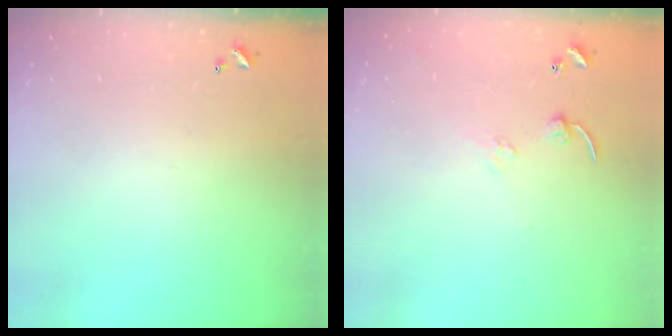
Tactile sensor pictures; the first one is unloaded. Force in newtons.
{"total": 5.2, "press": 5.1, "slide": 0.6}